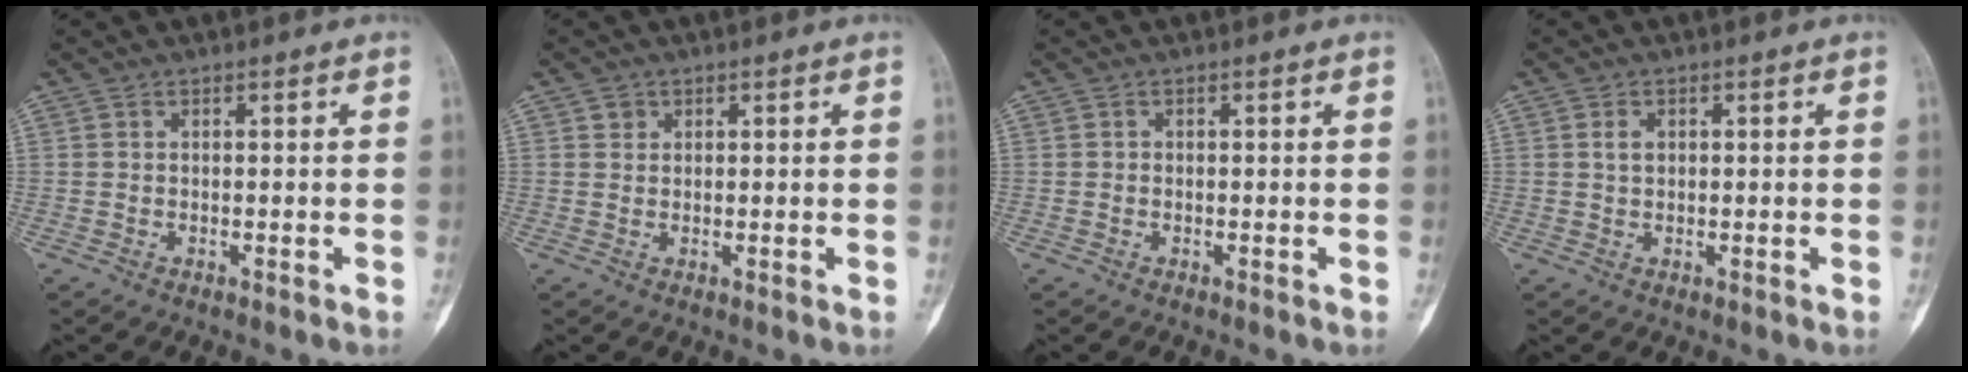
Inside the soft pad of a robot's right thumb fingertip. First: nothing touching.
{"total": 1.3, "force": [0.7, 1.1, 0.2], "torque": [0.008, -0.001, 0.009]}
{"total": 0.0}
{"total": 1.6, "force": [0.4, 1.1, 1.1], "torque": [-0.015, 0.001, 0.008]}